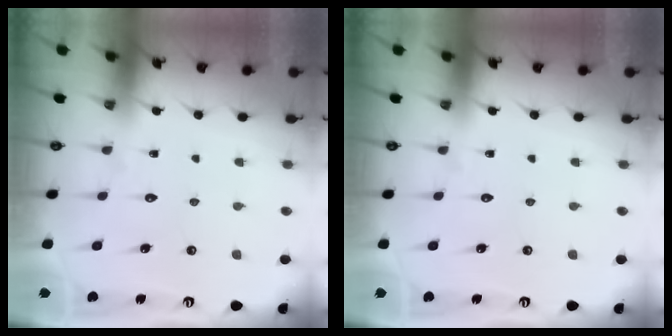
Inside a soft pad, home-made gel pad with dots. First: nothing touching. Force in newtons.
{"total": 0.0}